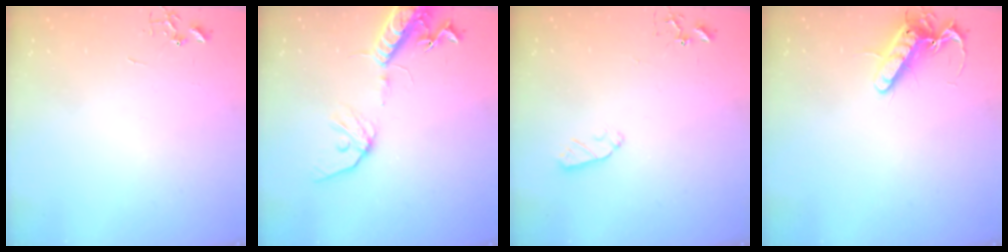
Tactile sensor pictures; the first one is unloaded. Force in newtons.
{"total": 16.6, "press": 16.2, "slide": 3.5}
{"total": 5.5, "press": 5.5, "slide": 0.5}
{"total": 13.9, "press": 13.8, "slide": 1.7}